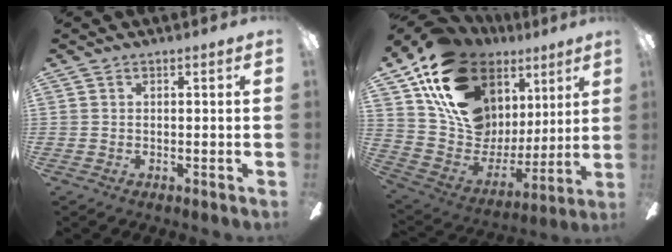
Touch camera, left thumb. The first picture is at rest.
{"total": 20.5, "force": [11.7, 13.8, 9.7], "torque": [-0.170, -0.066, 0.229]}